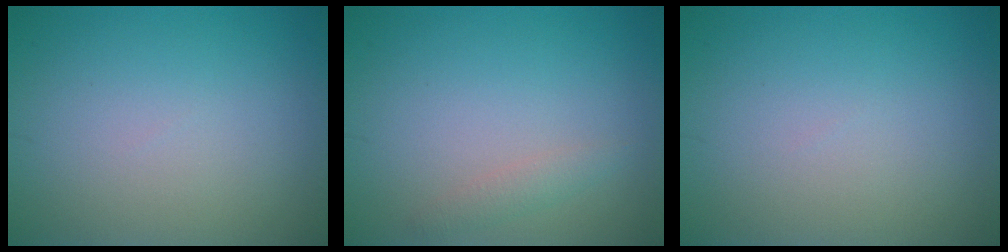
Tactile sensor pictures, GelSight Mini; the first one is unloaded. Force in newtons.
{"total": 1.1, "press": 1.1, "slide": 0.1}
{"total": 0.0}